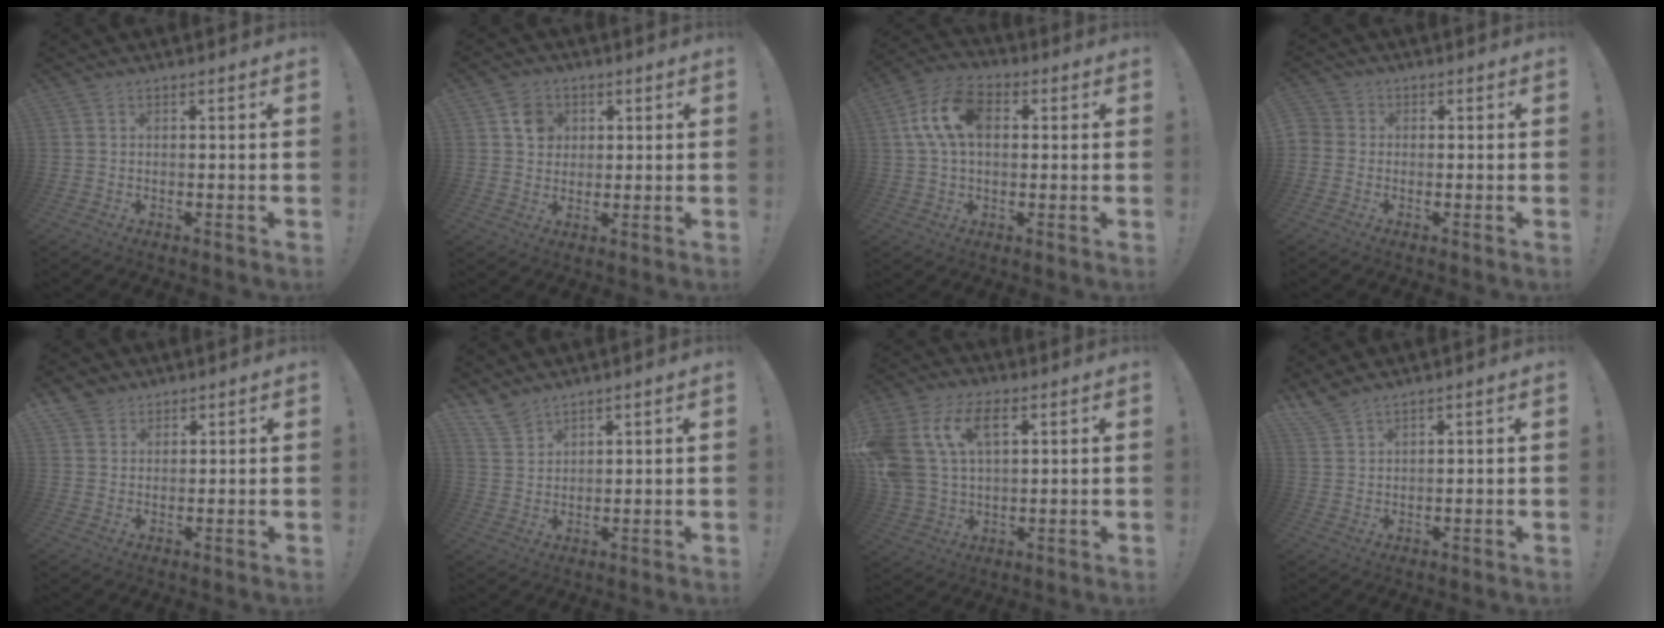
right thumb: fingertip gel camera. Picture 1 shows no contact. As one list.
[{"total": 6.8, "force": [2.3, 6.1, 1.8], "torque": [-0.017, -0.005, 0.044]}, {"total": 13.8, "force": [2.6, 8.8, 10.3], "torque": [-0.191, 0.015, 0.049]}, {"total": 2.9, "force": [-1.0, 2.4, 1.1], "torque": [-0.028, 0.009, -0.019]}, {"total": 4.0, "force": [3.1, 2.5, 0.4], "torque": [0.004, -0.022, 0.056]}, {"total": 6.7, "force": [5.6, 3.4, 1.6], "torque": [-0.032, -0.037, 0.108]}, {"total": 17.0, "force": [6.3, 11.0, 11.4], "torque": [-0.250, -0.013, 0.114]}, {"total": 3.9, "force": [3.5, 0.5, 1.6], "torque": [-0.036, -0.021, 0.068]}]